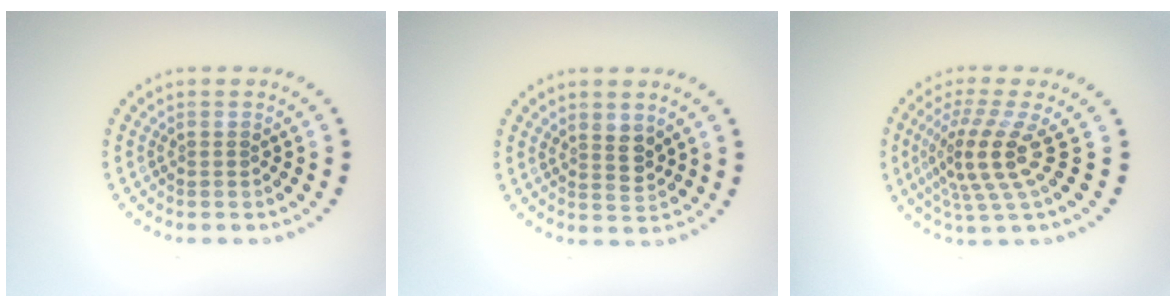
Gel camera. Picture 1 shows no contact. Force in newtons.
{"total": 2.1, "press": 1.8, "slide": 0.9}
{"total": 4.6, "press": 3.2, "slide": 3.3}